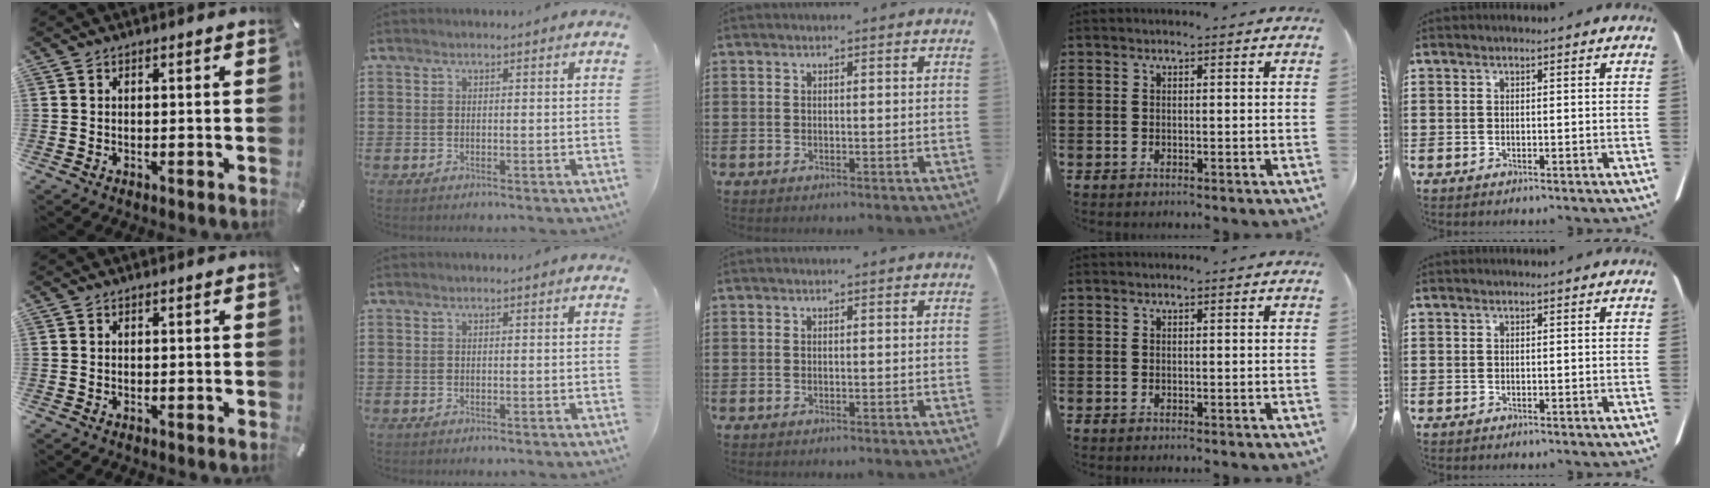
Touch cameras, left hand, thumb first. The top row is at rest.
{}